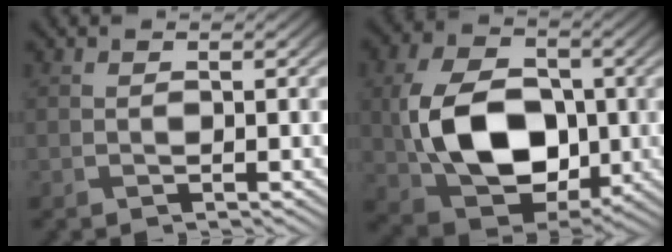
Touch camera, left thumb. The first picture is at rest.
{"total": 13.4, "force": [-1.0, 9.2, 9.7], "torque": [-0.206, -0.010, -0.017]}